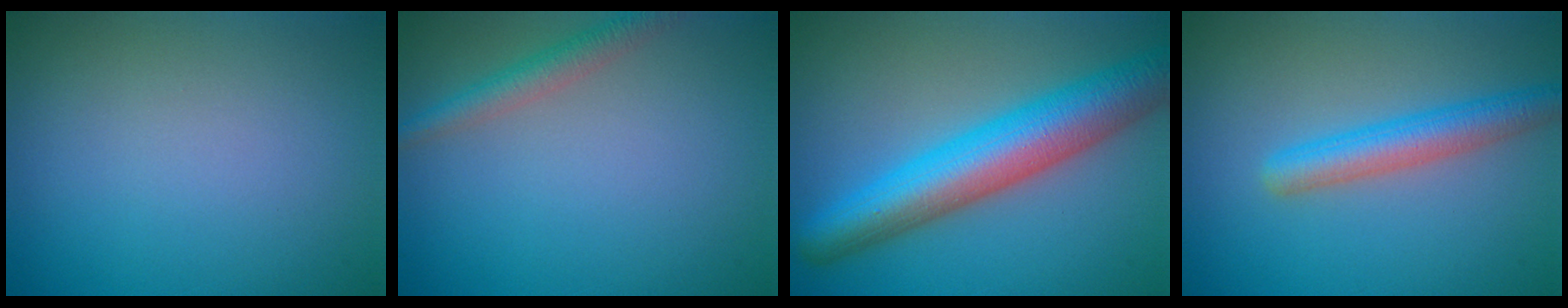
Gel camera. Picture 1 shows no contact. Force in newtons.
{"total": 2.4, "press": 2.4, "slide": 0.0}
{"total": 8.5, "press": 8.5, "slide": 0.2}
{"total": 3.8, "press": 3.8, "slide": 0.1}